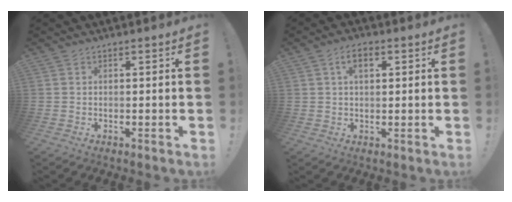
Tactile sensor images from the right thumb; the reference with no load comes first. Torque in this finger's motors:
{"motor_torque": [1.22, 0.95, 0.48, -0.27, 0.00]}